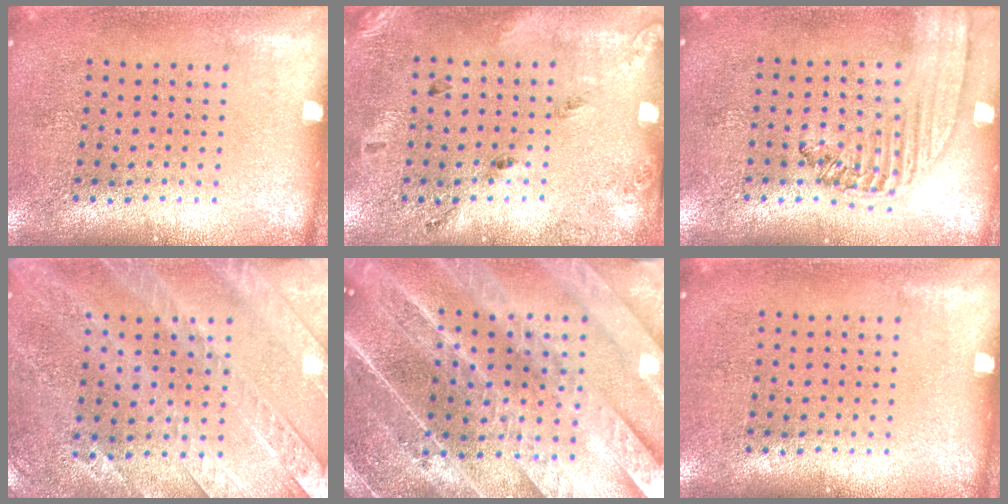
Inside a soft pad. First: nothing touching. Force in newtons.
{"total": 1.7, "press": 1.0, "slide": 1.4}
{"total": 1.5, "press": 1.4, "slide": 0.5}
{"total": 3.0, "press": 2.7, "slide": 1.4}
{"total": 5.3, "press": 4.5, "slide": 2.7}
{"total": 0.0}